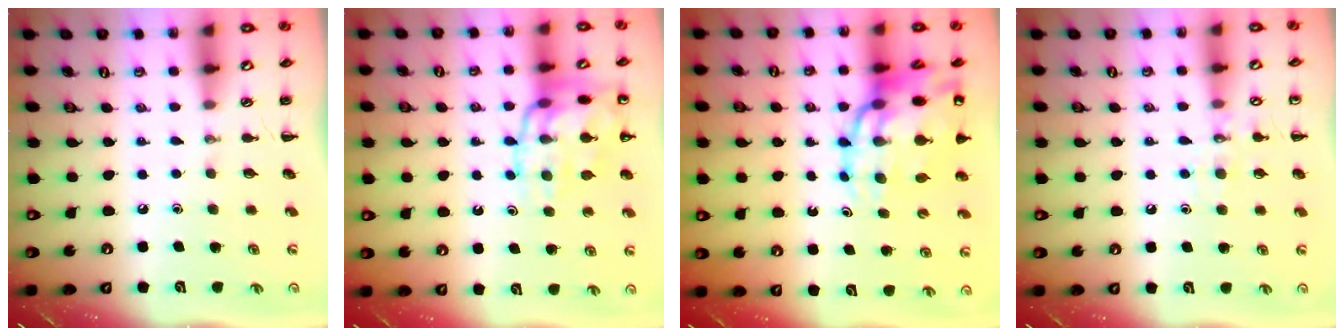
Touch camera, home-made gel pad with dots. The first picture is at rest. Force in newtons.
{"total": 16.8, "press": 16.7, "slide": 1.9}
{"total": 19.3, "press": 18.7, "slide": 5.0}
{"total": 7.7, "press": 7.6, "slide": 1.4}